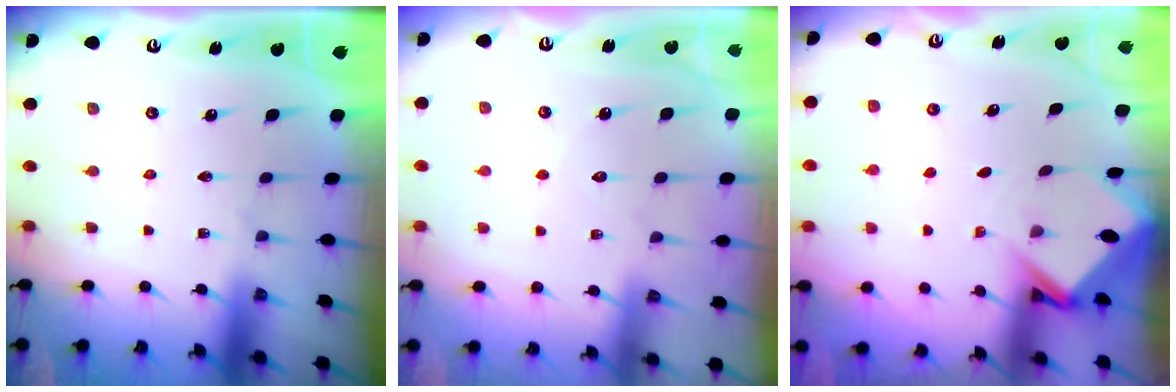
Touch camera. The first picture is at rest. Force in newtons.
{"total": 4.9, "press": 4.8, "slide": 0.6}
{"total": 3.0, "press": 2.9, "slide": 0.3}